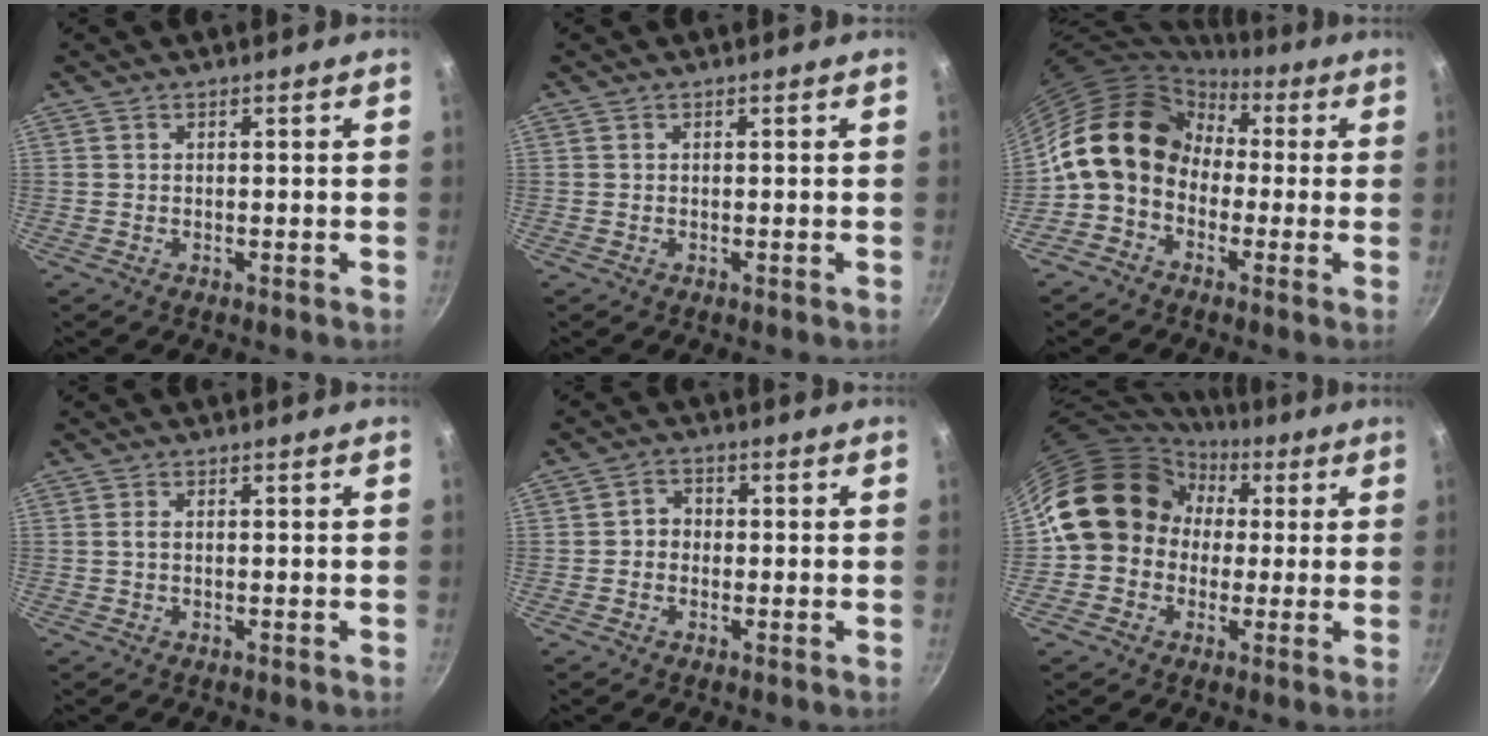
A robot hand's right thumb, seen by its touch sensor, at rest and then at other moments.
{"total": 0.0}
{"total": 14.4, "force": [0.3, 11.6, 8.5], "torque": [-0.112, 0.042, -0.019]}
{"total": 0.8, "force": [0.0, 0.3, 0.7], "torque": [-0.018, 0.002, -0.001]}
{"total": 2.9, "force": [-0.6, 2.6, 1.2], "torque": [0.000, 0.012, -0.015]}
{"total": 14.9, "force": [1.4, 13.0, 7.2], "torque": [-0.086, 0.040, 0.010]}